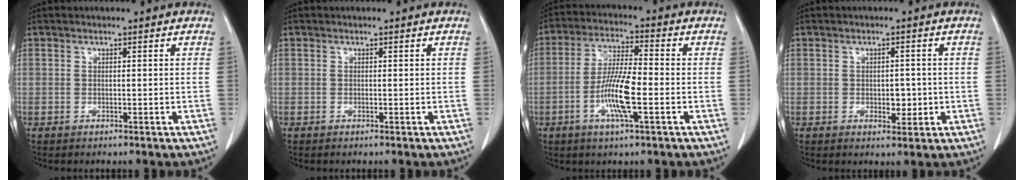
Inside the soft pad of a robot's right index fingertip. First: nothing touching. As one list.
[{"total": 0.0}, {"total": 9.3, "force": [-2.8, 1.1, 8.8], "torque": [-0.169, -0.005, -0.057]}, {"total": 2.8, "force": [-0.4, 1.7, 2.2], "torque": [-0.025, 0.001, -0.001]}]